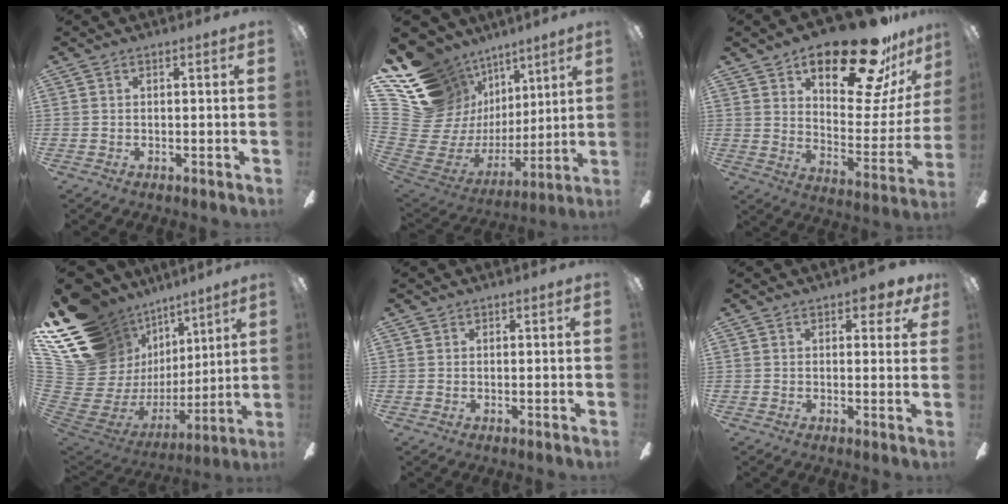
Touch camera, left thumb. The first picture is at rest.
{"total": 20.0, "force": [10.4, 15.7, 6.8], "torque": [-0.161, -0.094, 0.232]}
{"total": 23.8, "force": [17.6, 8.5, 13.7], "torque": [-0.198, -0.115, 0.291]}
{"total": 21.6, "force": [10.4, 15.9, 10.4], "torque": [-0.211, -0.103, 0.239]}
{"total": 0.7, "force": [0.5, 0.4, -0.1], "torque": [0.003, 0.003, 0.009]}
{"total": 3.4, "force": [2.1, 1.8, 2.0], "torque": [-0.019, -0.004, 0.032]}